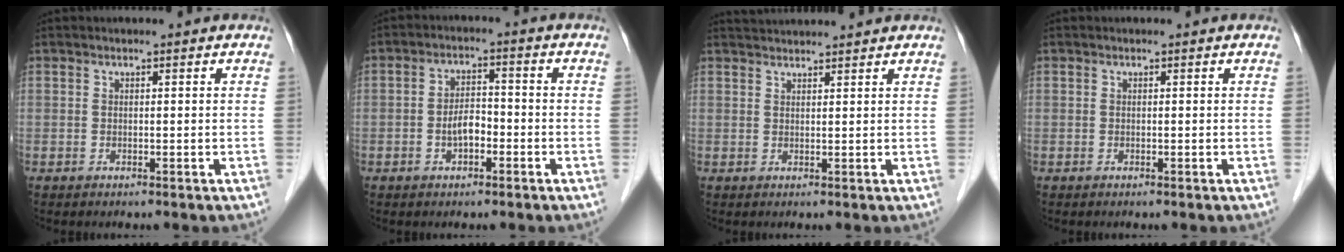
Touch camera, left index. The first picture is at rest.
{"total": 4.0, "force": [-1.5, 2.1, 3.1], "torque": [-0.060, 0.012, -0.027]}
{"total": 5.1, "force": [5.0, -0.4, 1.1], "torque": [-0.017, 0.035, 0.075]}
{"total": 0.0}